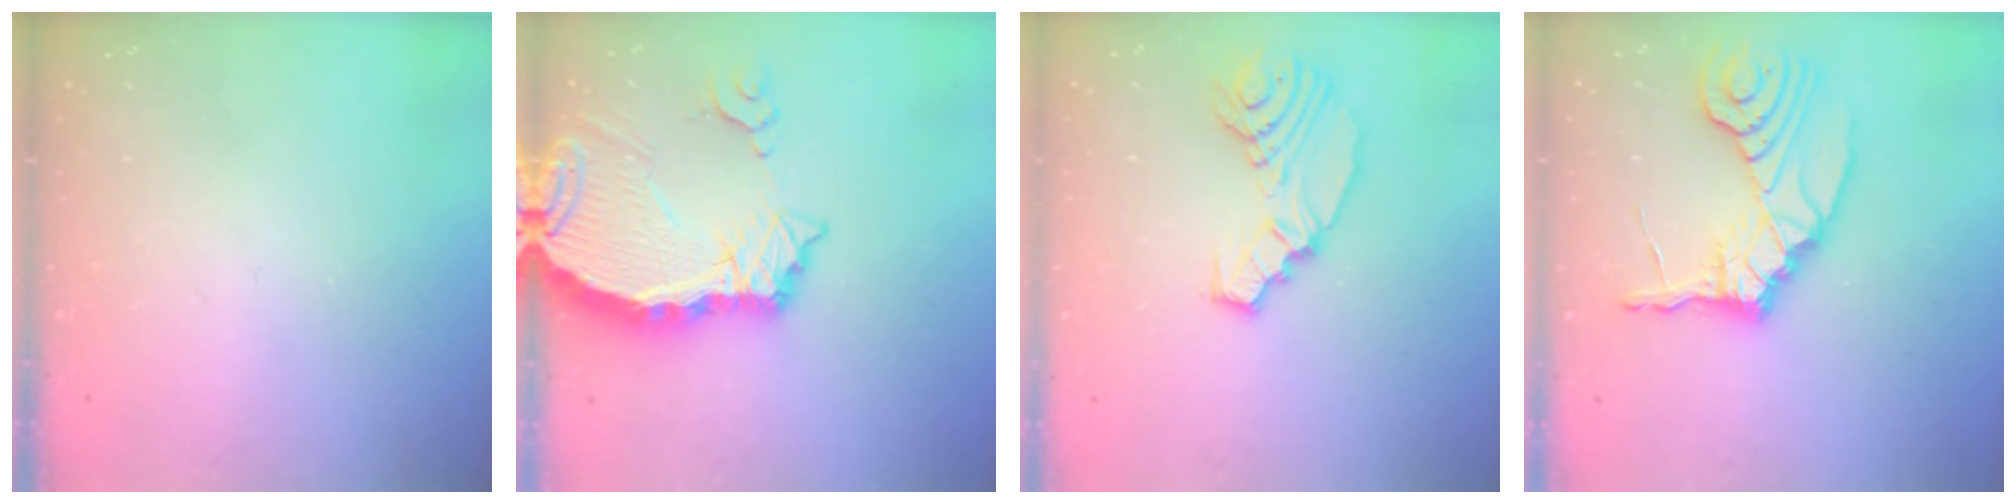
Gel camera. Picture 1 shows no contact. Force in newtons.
{"total": 11.0, "press": 10.9, "slide": 1.2}
{"total": 11.8, "press": 11.2, "slide": 3.6}
{"total": 11.4, "press": 11.4, "slide": 1.1}